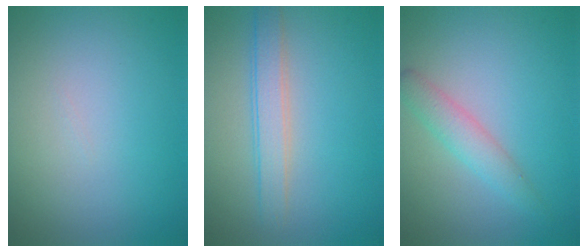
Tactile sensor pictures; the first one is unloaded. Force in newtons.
{"total": 2.7, "press": 2.7, "slide": 0.0}
{"total": 2.3, "press": 2.3, "slide": 0.2}